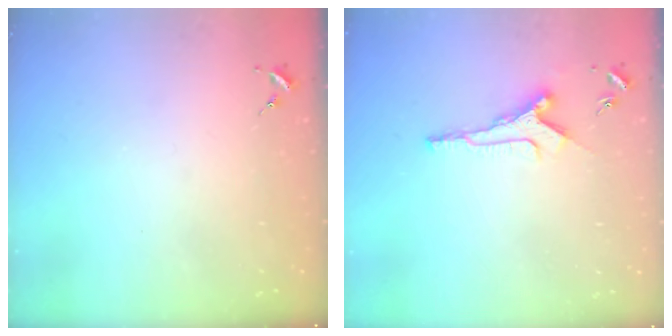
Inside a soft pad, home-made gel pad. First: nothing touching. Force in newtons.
{"total": 8.4, "press": 8.4, "slide": 0.7}